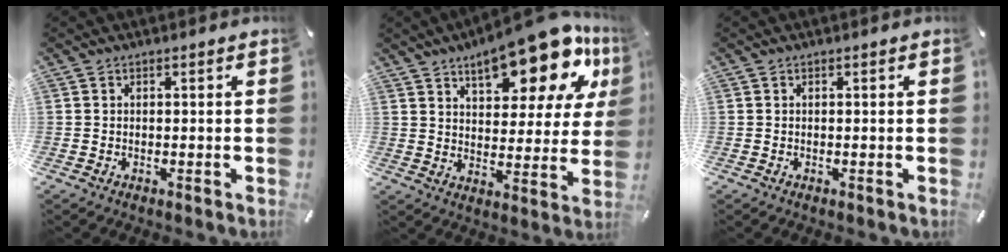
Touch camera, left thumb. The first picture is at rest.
{"total": 20.1, "force": [12.6, 8.1, 13.4], "torque": [-0.184, -0.078, 0.203]}
{"total": 0.0}